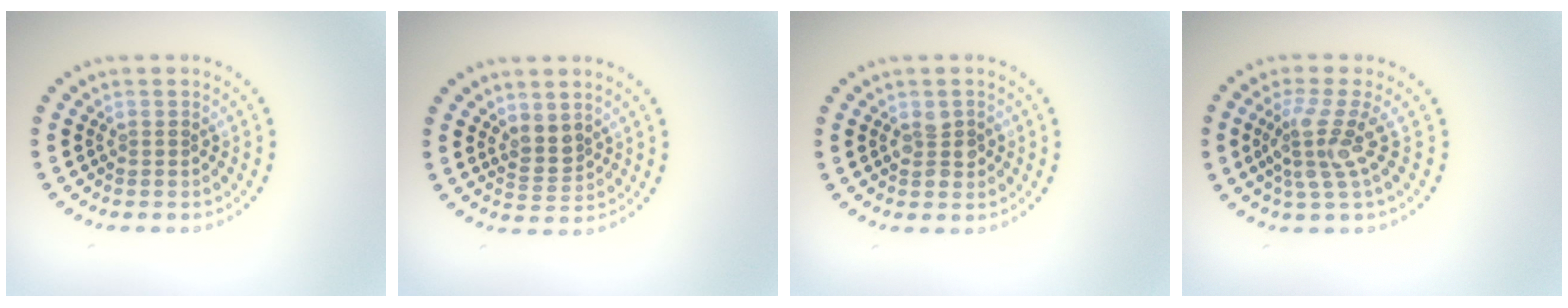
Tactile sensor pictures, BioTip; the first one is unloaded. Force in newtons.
{"total": 2.0, "press": 1.7, "slide": 1.1}
{"total": 2.0, "press": 2.0, "slide": 0.3}
{"total": 3.6, "press": 2.5, "slide": 2.6}